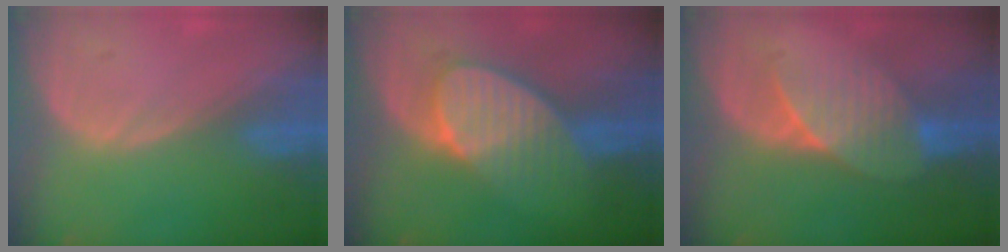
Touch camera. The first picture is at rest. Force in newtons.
{"total": 7.6, "press": 7.4, "slide": 1.8}
{"total": 7.3, "press": 6.9, "slide": 2.5}